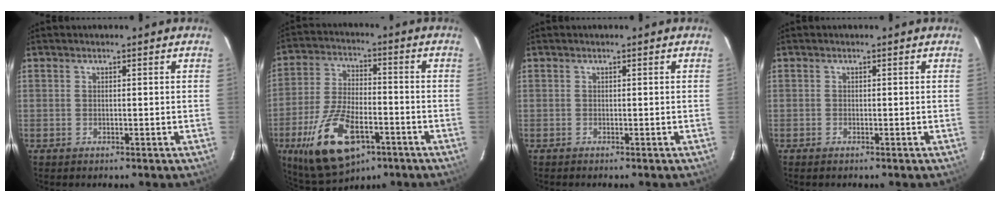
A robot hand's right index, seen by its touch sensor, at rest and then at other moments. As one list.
[{"total": 16.8, "force": [-8.1, 7.5, 12.6], "torque": [-0.265, -0.023, -0.139]}, {"total": 0.0}, {"total": 0.0}]